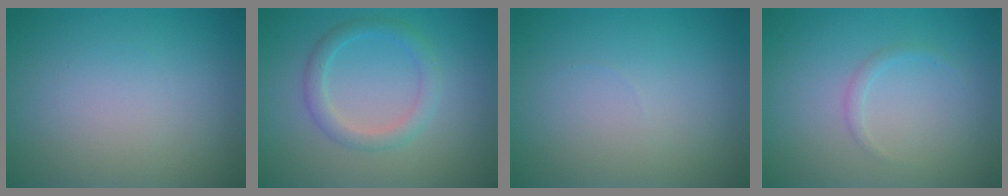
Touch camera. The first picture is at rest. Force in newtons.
{"total": 2.4, "press": 2.3, "slide": 0.1}
{"total": 0.0}
{"total": 0.8, "press": 0.8, "slide": 0.1}